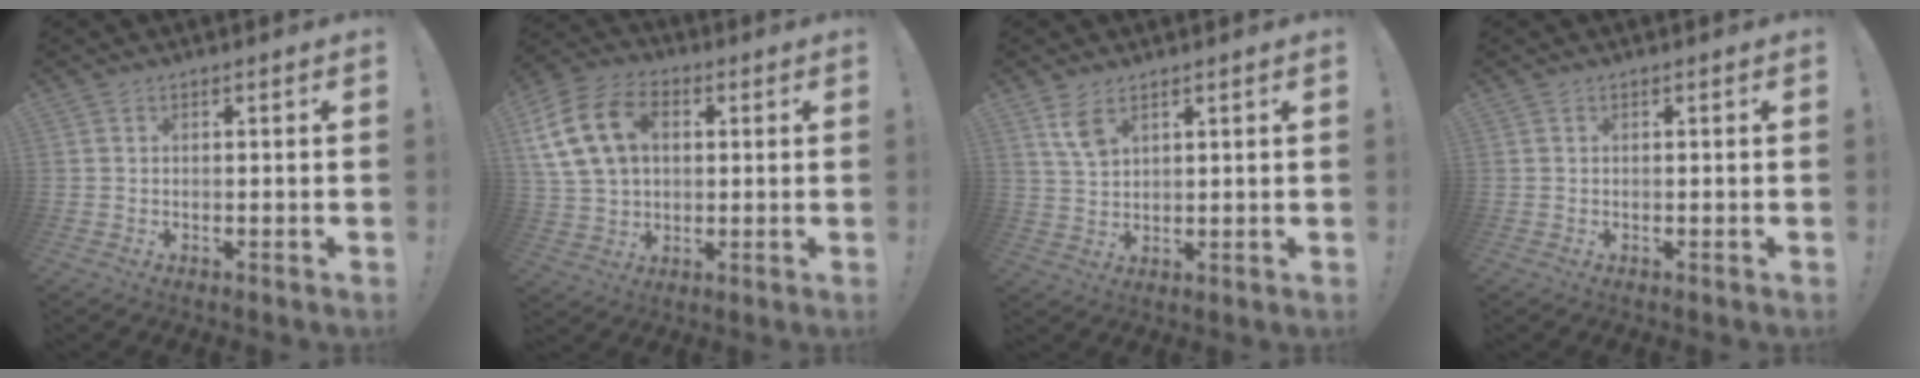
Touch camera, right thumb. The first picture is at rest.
{"total": 17.6, "force": [4.8, 12.4, 11.5], "torque": [-0.206, -0.001, 0.091]}
{"total": 5.8, "force": [3.5, 2.8, 3.7], "torque": [-0.061, -0.017, 0.065]}
{"total": 0.0}